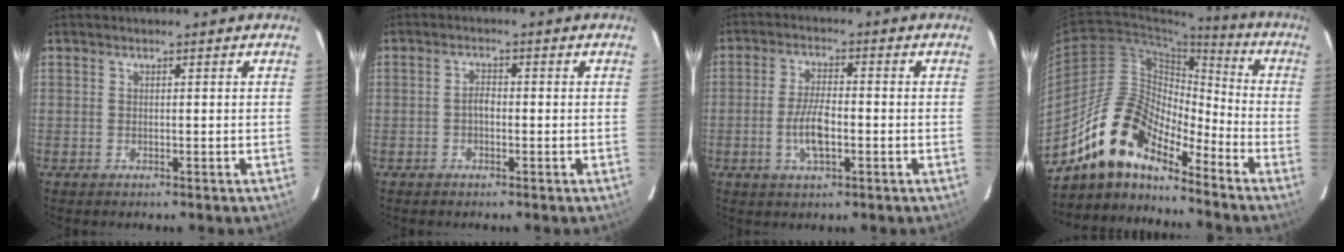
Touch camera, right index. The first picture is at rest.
{"total": 1.7, "force": [-0.6, 0.9, 1.3], "torque": [-0.025, 0.007, -0.013]}
{"total": 6.7, "force": [-1.9, 2.5, 5.9], "torque": [-0.120, 0.000, -0.036]}
{"total": 15.2, "force": [-12.2, 4.9, 7.5], "torque": [-0.130, 0.005, -0.241]}